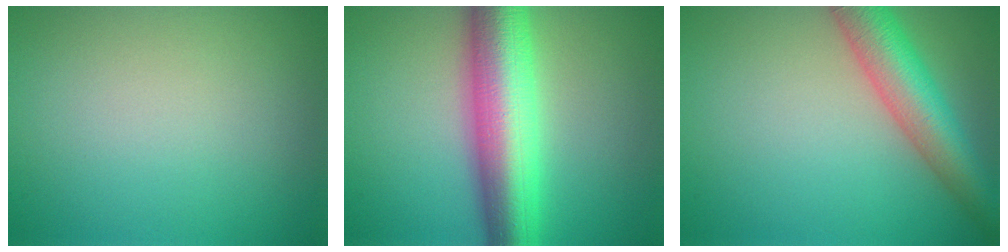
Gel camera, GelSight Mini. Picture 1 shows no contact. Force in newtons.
{"total": 9.8, "press": 9.8, "slide": 0.1}
{"total": 6.7, "press": 6.7, "slide": 0.3}